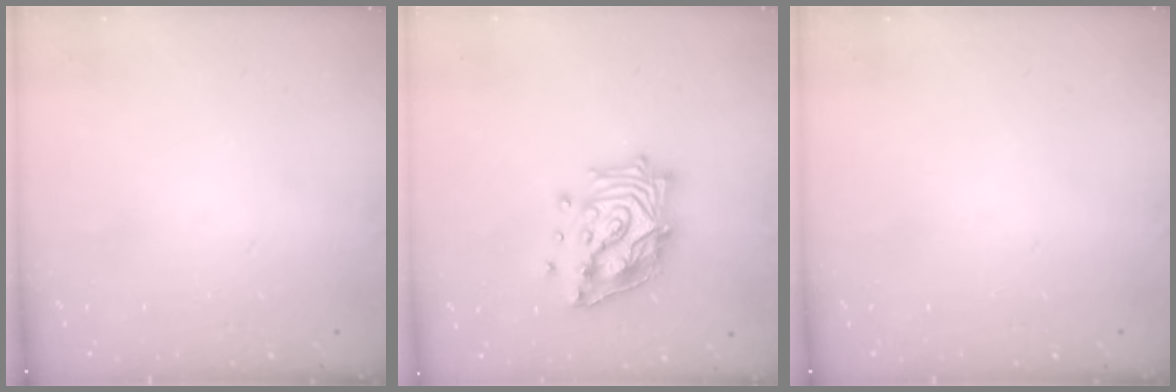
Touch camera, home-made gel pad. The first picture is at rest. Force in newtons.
{"total": 18.9, "press": 18.7, "slide": 2.6}
{"total": 0.0}